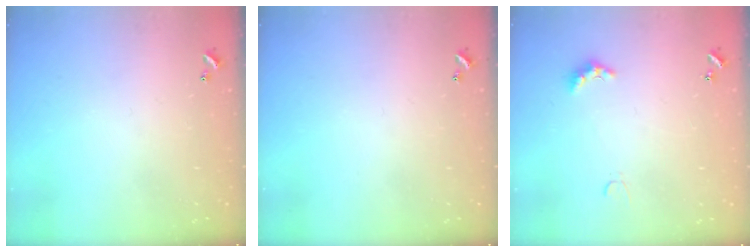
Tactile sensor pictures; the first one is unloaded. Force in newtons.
{"total": 0.0}
{"total": 2.9, "press": 2.8, "slide": 0.6}